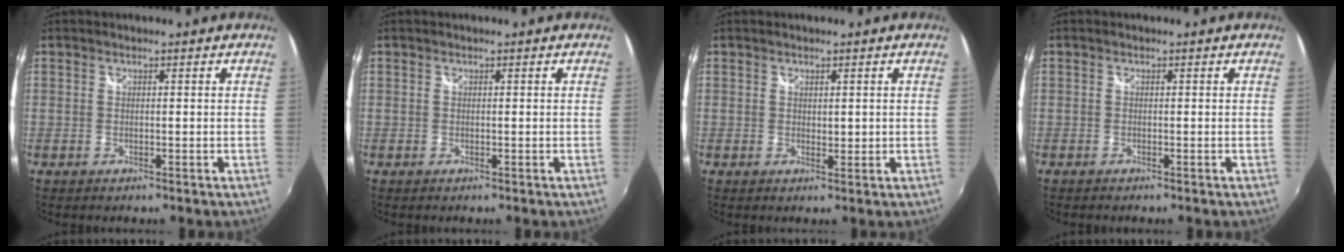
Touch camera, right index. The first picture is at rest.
{"total": 0.0}
{"total": 1.4, "force": [0.7, 0.8, 0.9], "torque": [-0.011, -0.002, 0.012]}
{"total": 0.5, "force": [-0.5, 0.2, 0.0], "torque": [-0.001, -0.004, -0.011]}